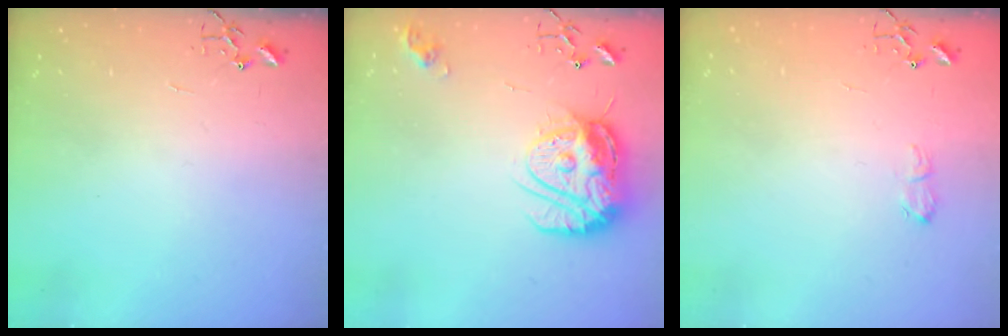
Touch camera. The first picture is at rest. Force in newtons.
{"total": 15.4, "press": 15.3, "slide": 1.6}
{"total": 6.1, "press": 6.0, "slide": 0.8}